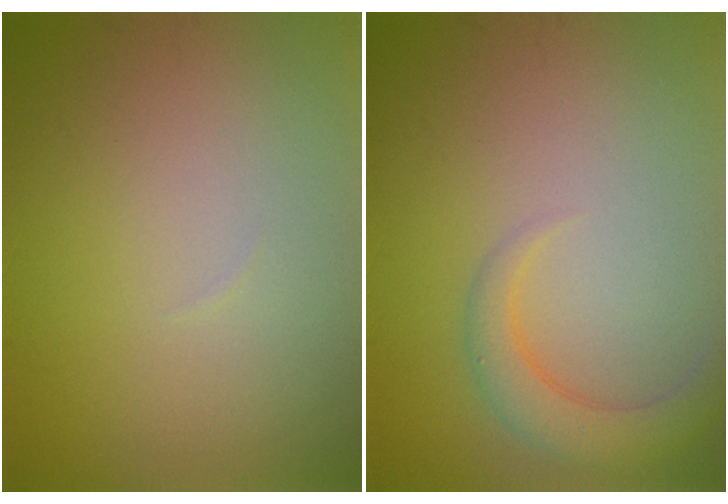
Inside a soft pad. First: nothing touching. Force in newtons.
{"total": 3.0, "press": 3.0, "slide": 0.3}